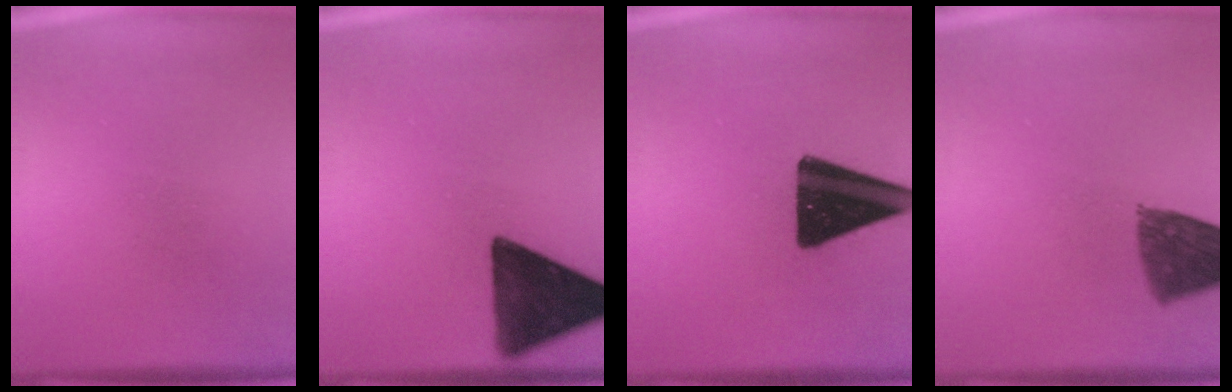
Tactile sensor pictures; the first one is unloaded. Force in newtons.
{"total": 15.0}
{"total": 18.6}
{"total": 9.4}